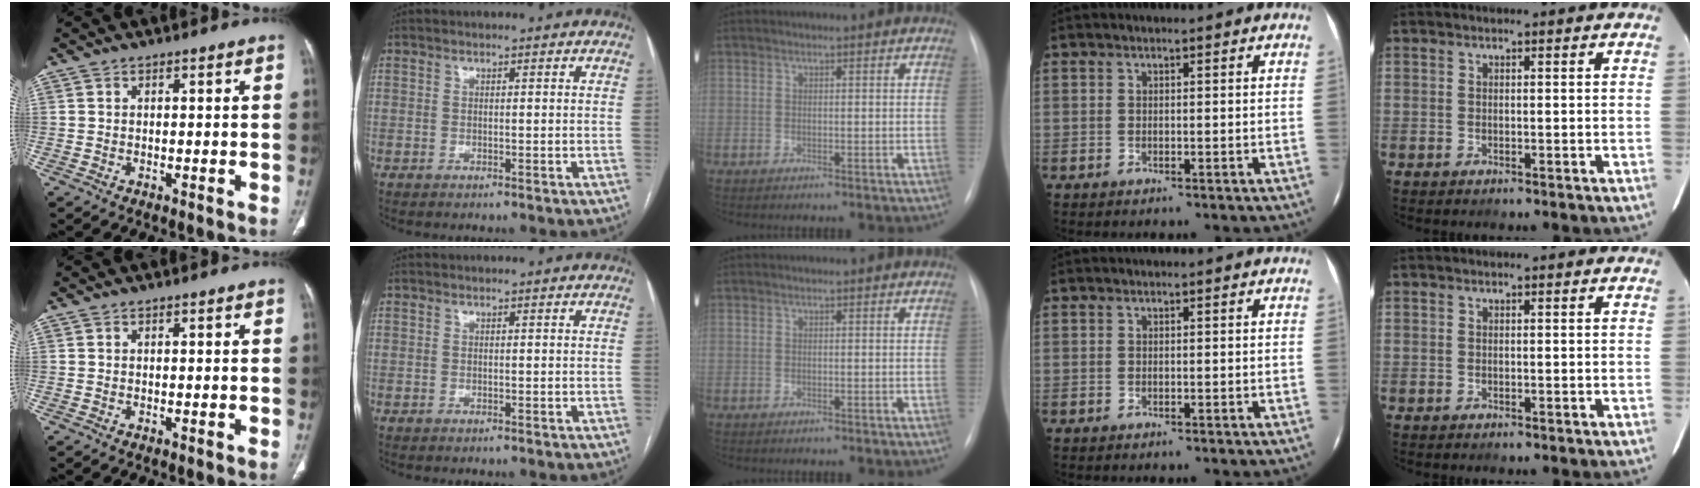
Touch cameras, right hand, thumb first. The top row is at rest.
{}